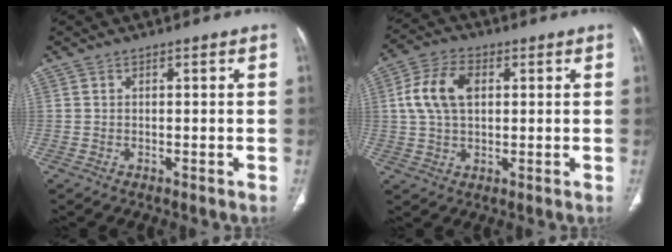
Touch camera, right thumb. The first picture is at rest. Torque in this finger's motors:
{"motor_torque": [-0.08, 0.10, 0.56, -0.25, 0.17]}